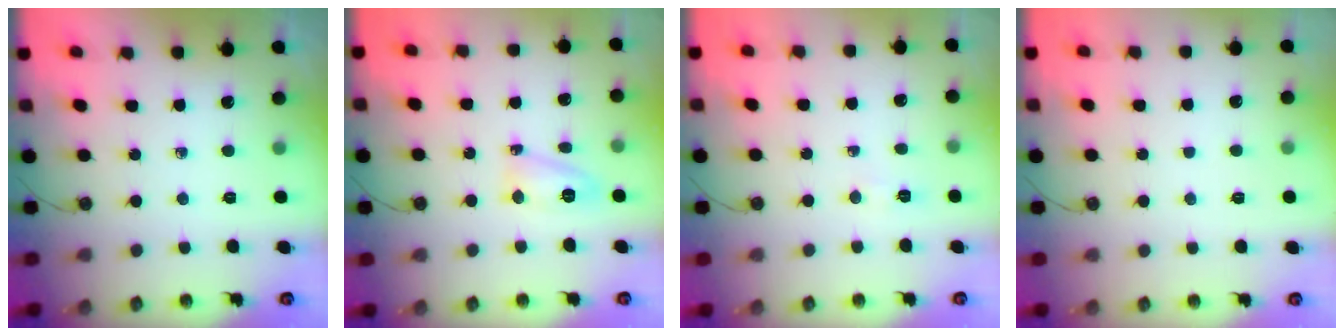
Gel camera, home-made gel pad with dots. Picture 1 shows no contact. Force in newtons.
{"total": 7.8, "press": 7.7, "slide": 0.6}
{"total": 3.7, "press": 3.6, "slide": 0.5}
{"total": 1.1, "press": 1.1, "slide": 0.1}